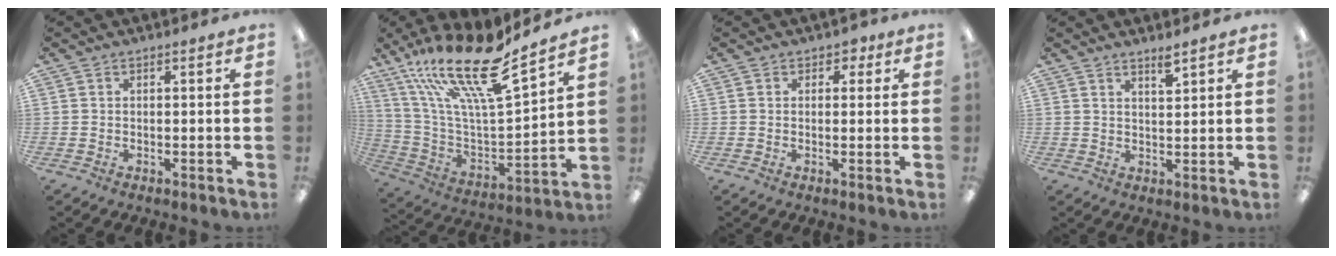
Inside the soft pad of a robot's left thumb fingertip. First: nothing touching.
{"total": 22.4, "force": [17.1, 4.9, 13.6], "torque": [-0.261, -0.116, 0.288]}
{"total": 2.1, "force": [0.8, 1.8, 0.8], "torque": [0.001, 0.000, 0.011]}
{"total": 2.8, "force": [2.5, 0.0, 1.2], "torque": [-0.014, -0.016, 0.042]}